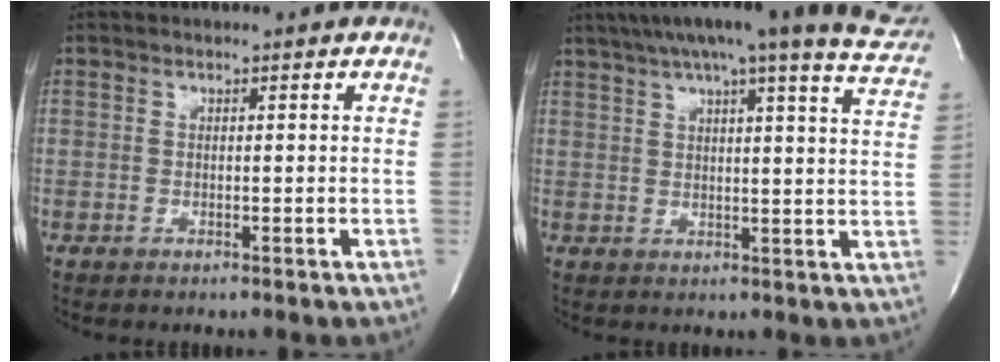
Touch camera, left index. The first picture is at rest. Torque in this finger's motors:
{"motor_torque": [0.76, -0.85, 0.70, 0.14]}